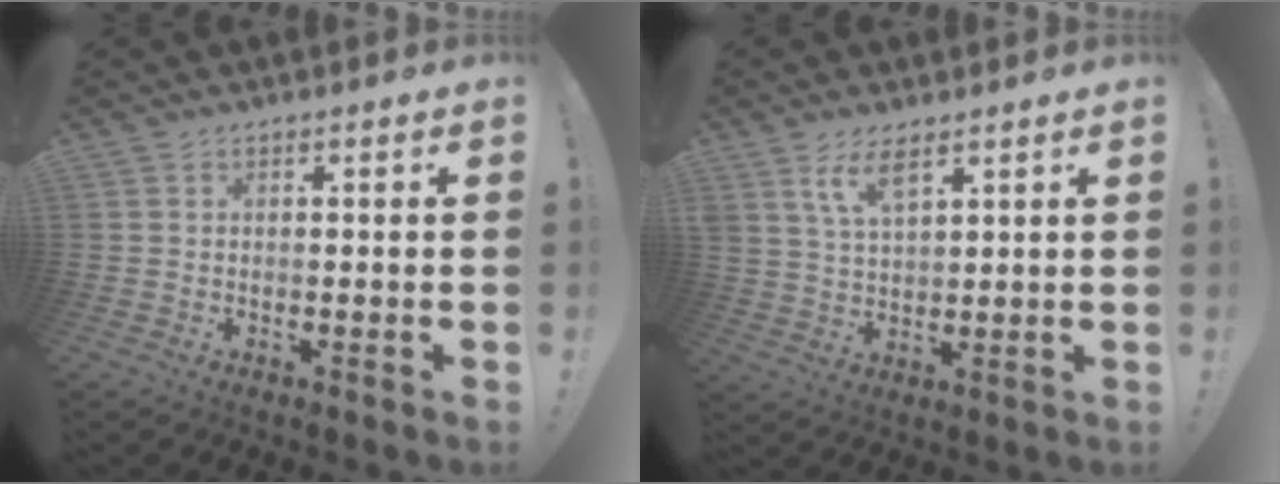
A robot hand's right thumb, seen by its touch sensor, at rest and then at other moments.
{"total": 7.3, "force": [5.0, 2.7, 4.6], "torque": [-0.086, -0.017, 0.091]}